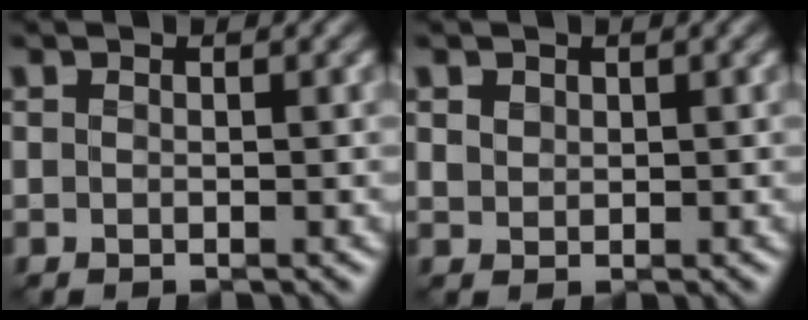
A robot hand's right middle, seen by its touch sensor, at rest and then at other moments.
{"total": 1.0, "force": [0.6, 0.8, 0.3], "torque": [-0.007, -0.003, 0.013]}